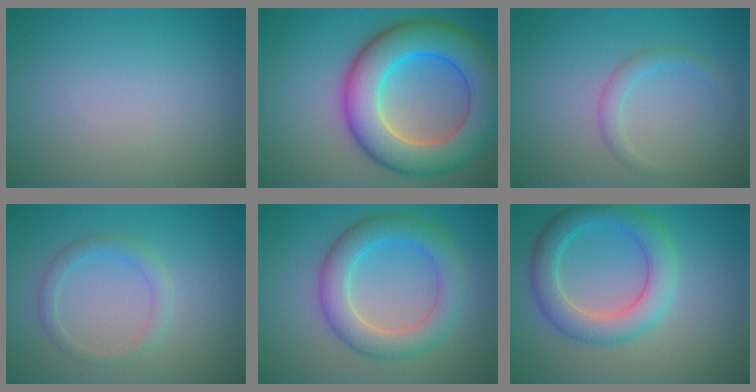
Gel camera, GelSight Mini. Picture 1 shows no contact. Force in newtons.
{"total": 10.8, "press": 10.8, "slide": 0.5}
{"total": 1.5, "press": 1.5, "slide": 0.1}
{"total": 1.8, "press": 1.8, "slide": 0.1}
{"total": 5.2, "press": 5.2, "slide": 0.1}
{"total": 5.1, "press": 5.0, "slide": 0.3}